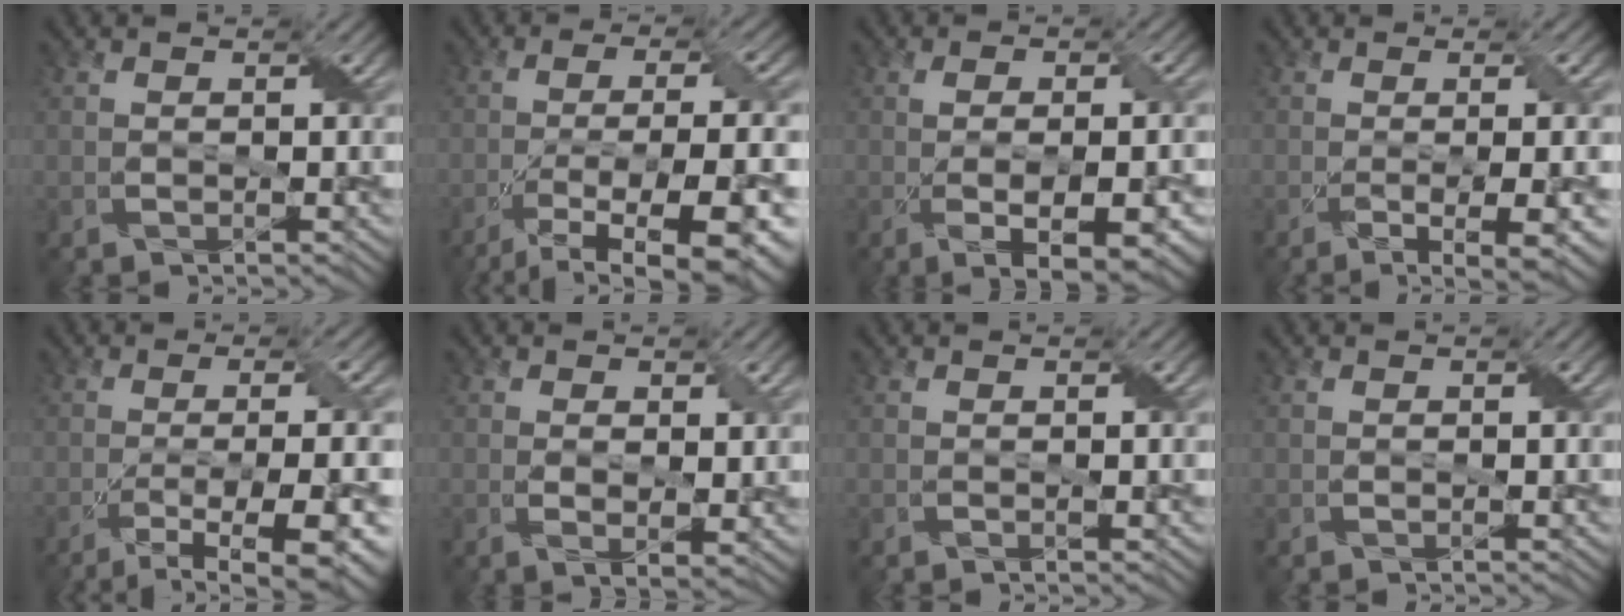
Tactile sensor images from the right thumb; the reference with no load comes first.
{"total": 13.6, "force": [-6.7, 3.4, 11.3], "torque": [-0.183, -0.007, -0.097]}
{"total": 7.4, "force": [-1.7, 2.5, 6.8], "torque": [-0.109, -0.014, -0.007]}
{"total": 7.0, "force": [-1.5, 1.4, 6.7], "torque": [-0.099, -0.006, -0.012]}
{"total": 11.4, "force": [-5.0, 2.4, 10.0], "torque": [-0.153, -0.009, -0.069]}
{"total": 3.1, "force": [0.6, 1.3, 2.7], "torque": [-0.058, -0.009, 0.015]}
{"total": 0.0}
{"total": 0.0}